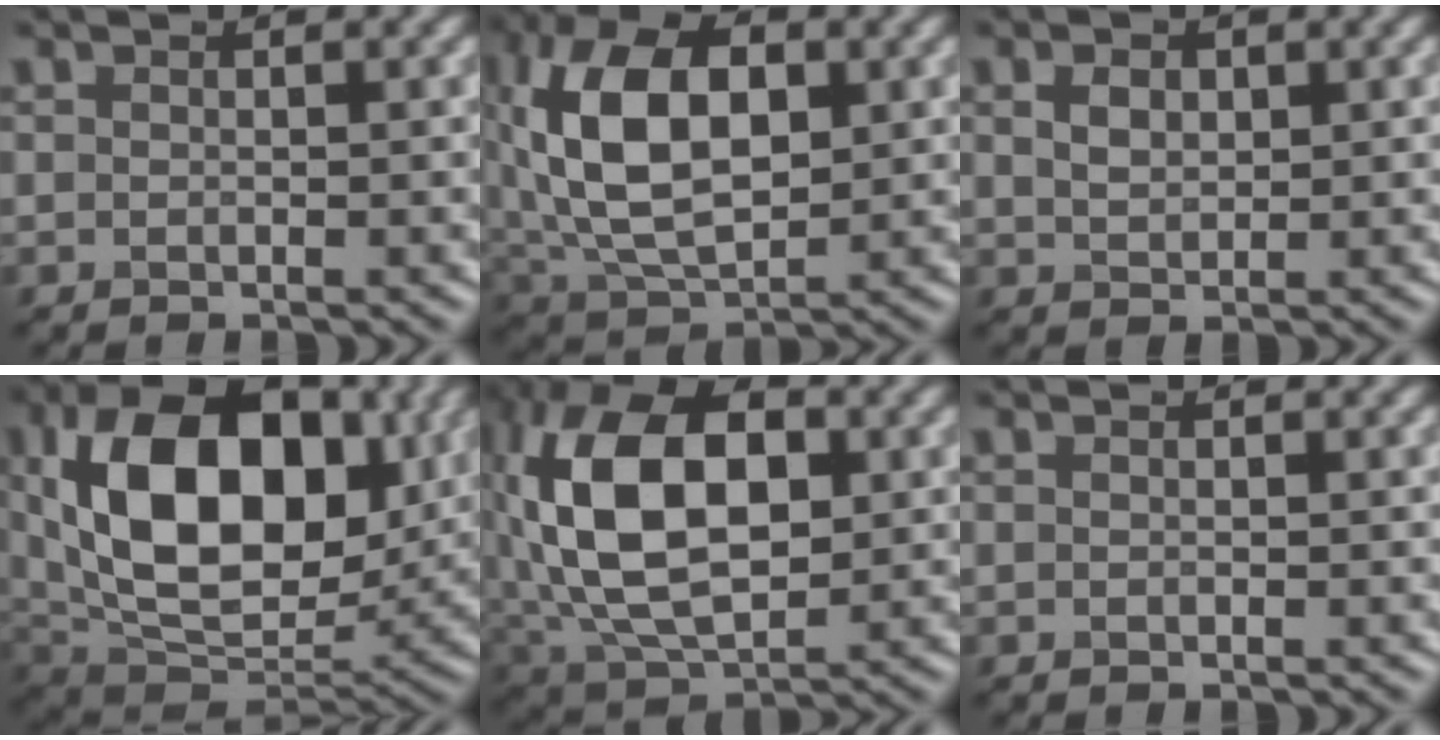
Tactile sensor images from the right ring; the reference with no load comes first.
{"total": 12.4, "force": [2.0, 7.4, 9.8], "torque": [-0.206, 0.013, 0.035]}
{"total": 2.0, "force": [0.7, 1.4, 1.2], "torque": [-0.025, 0.001, 0.015]}
{"total": 15.4, "force": [3.0, 9.7, 11.5], "torque": [-0.200, 0.005, 0.051]}
{"total": 15.3, "force": [1.5, 9.2, 12.1], "torque": [-0.233, 0.009, 0.026]}
{"total": 0.0}